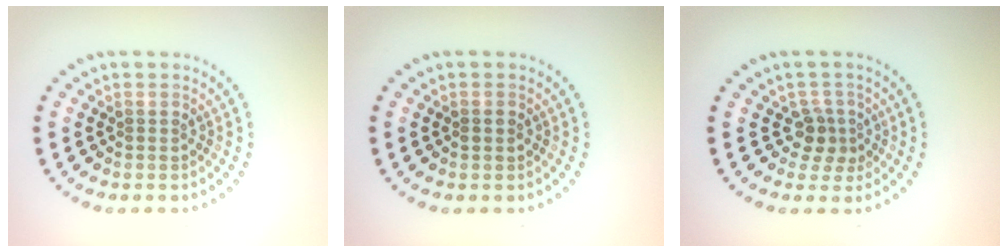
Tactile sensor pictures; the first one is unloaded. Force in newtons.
{"total": 0.9, "press": 0.9, "slide": 0.1}
{"total": 2.4, "press": 1.8, "slide": 1.5}